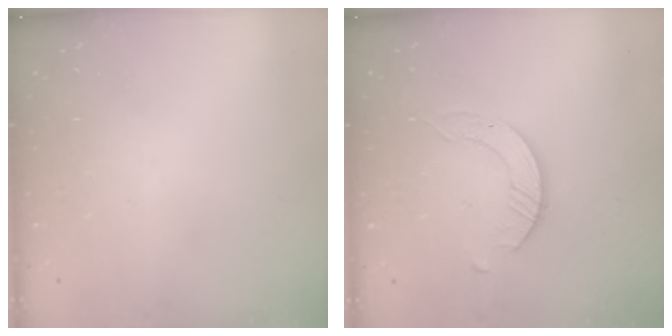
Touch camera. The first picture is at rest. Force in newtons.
{"total": 3.2, "press": 3.1, "slide": 0.4}